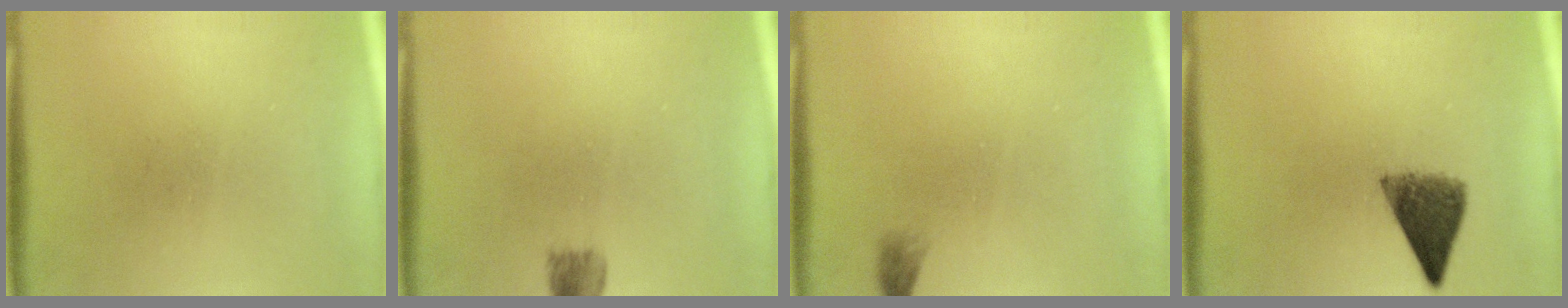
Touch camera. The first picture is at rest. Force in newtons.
{"total": 2.5}
{"total": 1.1}
{"total": 6.3}